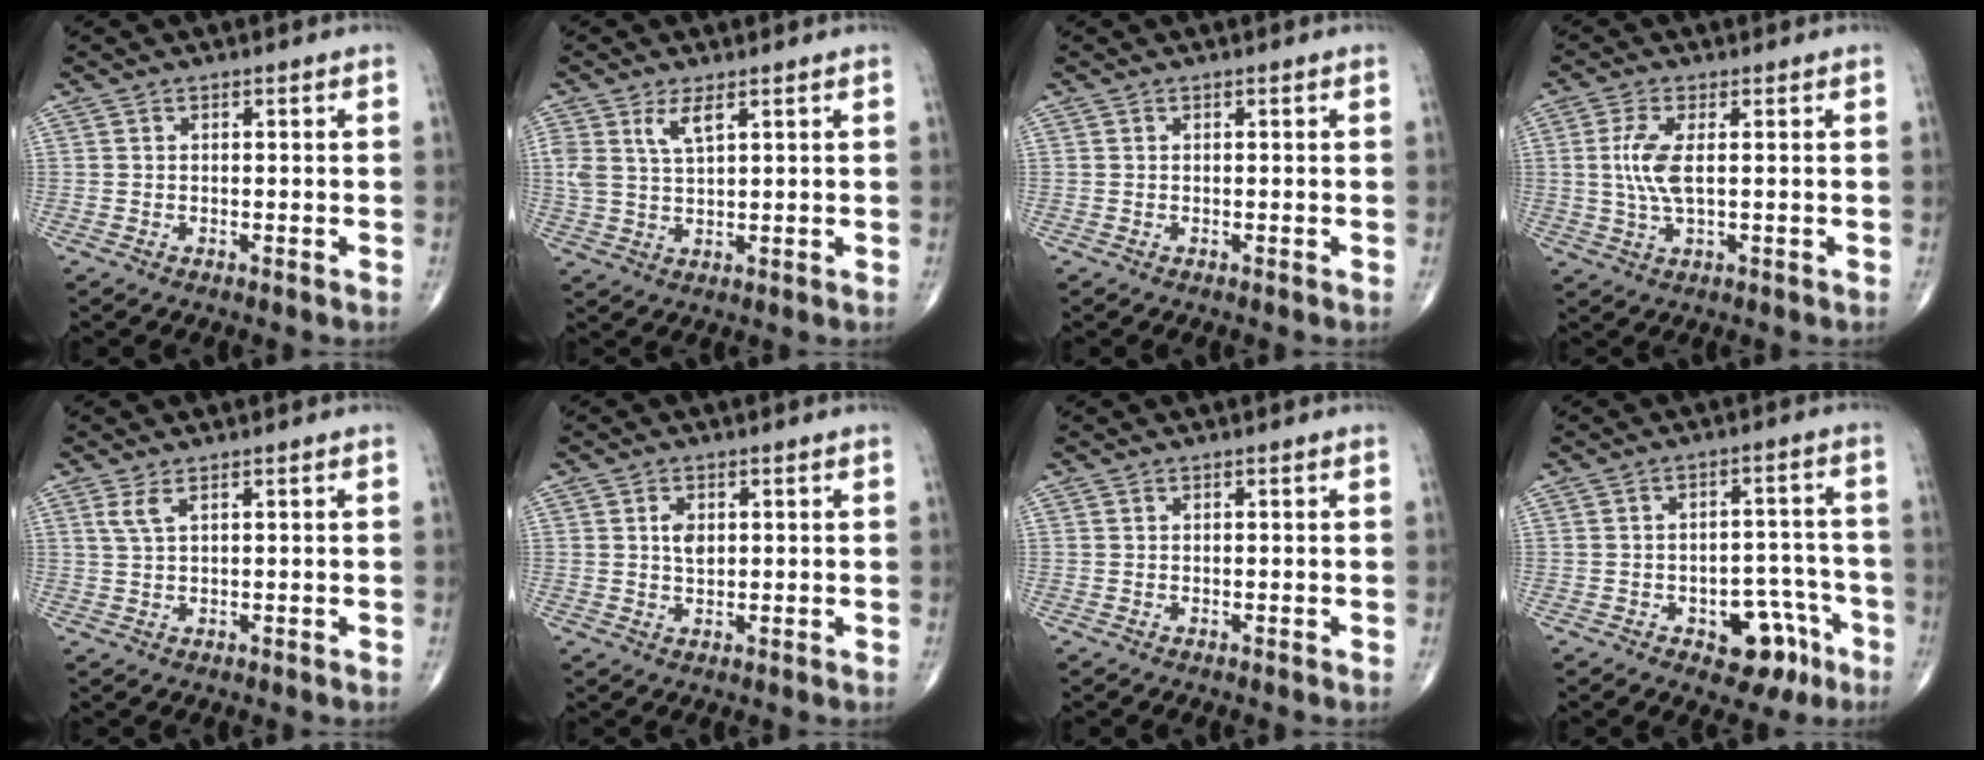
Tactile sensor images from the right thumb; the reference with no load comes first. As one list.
[{"total": 4.6, "force": [2.4, 1.6, 3.6], "torque": [-0.077, -0.008, 0.054]}, {"total": 0.0}, {"total": 6.1, "force": [0.7, 1.9, 5.7], "torque": [-0.142, -0.002, 0.013]}, {"total": 2.3, "force": [1.3, 0.6, 1.8], "torque": [-0.049, 0.002, 0.034]}, {"total": 2.8, "force": [0.7, 1.7, 2.0], "torque": [-0.030, -0.004, 0.013]}, {"total": 0.0}, {"total": 9.4, "force": [-4.7, 5.6, 6.0], "torque": [-0.042, 0.044, -0.055]}]